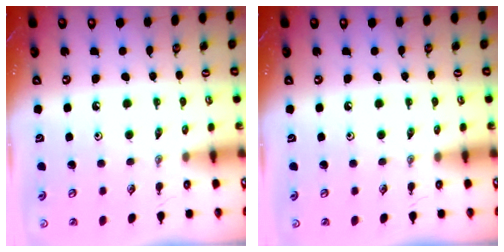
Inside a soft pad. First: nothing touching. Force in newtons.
{"total": 0.0}